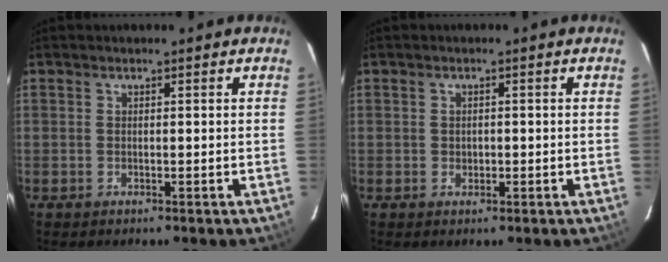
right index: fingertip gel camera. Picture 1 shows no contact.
{"total": 1.3, "force": [-0.2, 1.2, 0.5], "torque": [-0.005, 0.001, -0.002]}